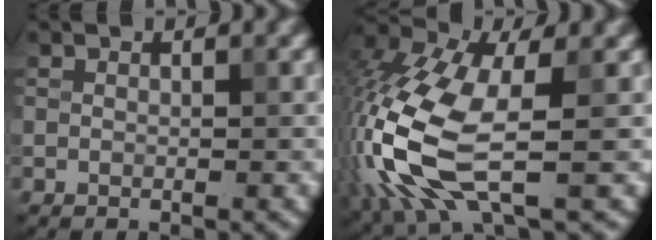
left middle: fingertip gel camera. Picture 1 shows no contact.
{"total": 11.4, "force": [-2.2, 5.0, 10.0], "torque": [-0.242, -0.003, -0.055]}